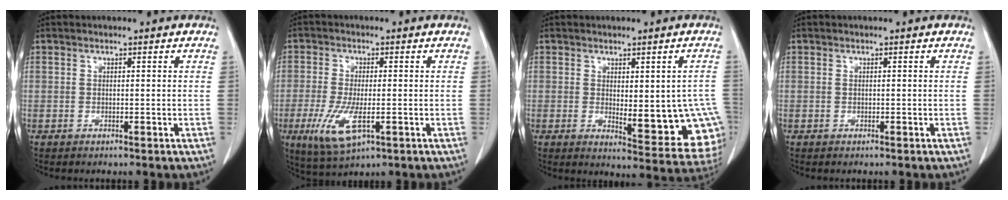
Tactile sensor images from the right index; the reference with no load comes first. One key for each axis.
{"total": 7.9, "fx": -2.5, "fy": 2.8, "fz": 7.0, "tx": -0.147, "ty": -0.019, "tz": -0.038}
{"total": 13.8, "fx": -2.6, "fy": 5.2, "fz": 12.5, "tx": -0.095, "ty": 0.001, "tz": -0.017}
{"total": 0.0}